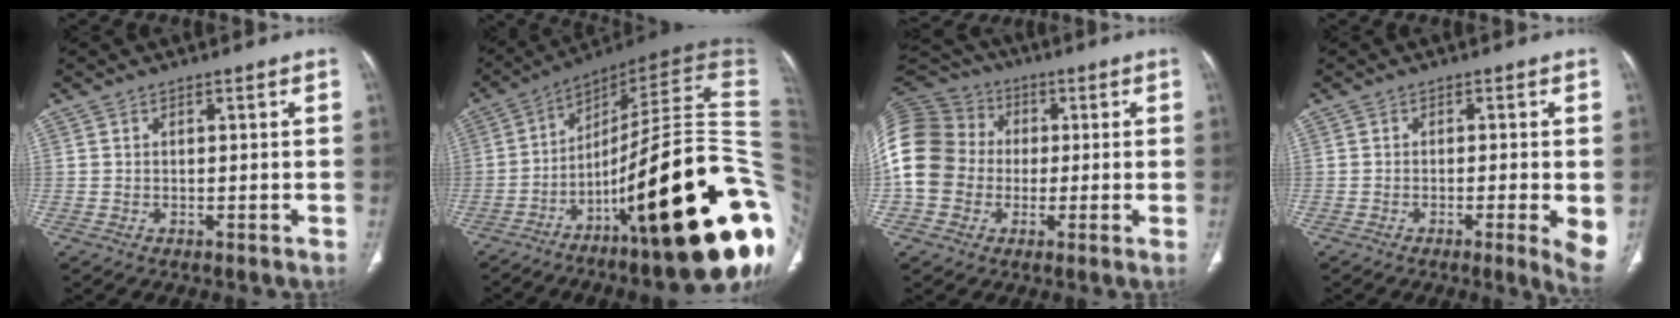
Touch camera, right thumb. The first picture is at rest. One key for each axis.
{"total": 36.8, "fx": -9.7, "fy": 8.4, "fz": 34.5, "tx": -0.414, "ty": 0.061, "tz": -0.149}
{"total": 21.3, "fx": -0.1, "fy": 18.5, "fz": 10.6, "tx": -0.261, "ty": 0.056, "tz": -0.003}
{"total": 5.4, "fx": -1.4, "fy": 0.7, "fz": 5.2, "tx": -0.078, "ty": -0.009, "tz": -0.024}